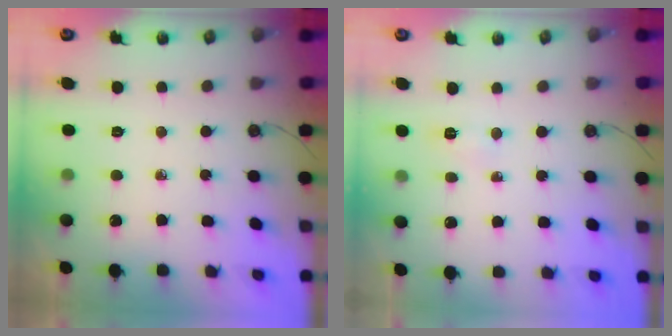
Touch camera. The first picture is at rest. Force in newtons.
{"total": 3.1, "press": 2.8, "slide": 1.2}